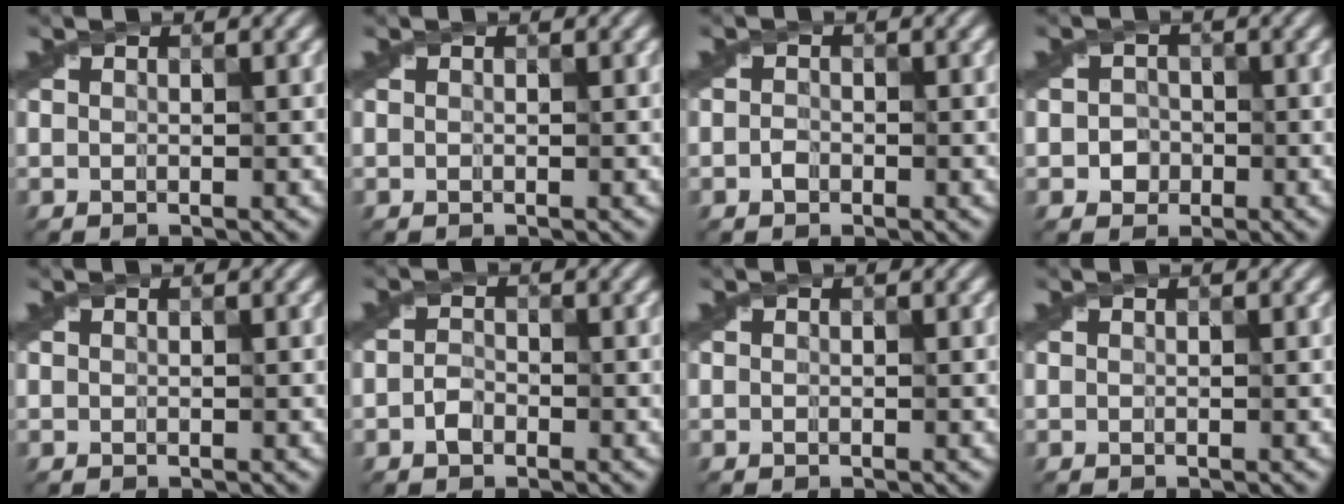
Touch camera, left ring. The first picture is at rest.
{"total": 0.0}
{"total": 0.6, "force": [-0.4, 0.5, 0.2], "torque": [-0.004, 0.001, -0.009]}
{"total": 1.7, "force": [-0.4, 1.6, 0.3], "torque": [0.010, 0.002, -0.014]}
{"total": 0.0}
{"total": 1.2, "force": [-0.7, 0.9, 0.6], "torque": [-0.012, 0.005, -0.016]}
{"total": 0.0}
{"total": 0.0}